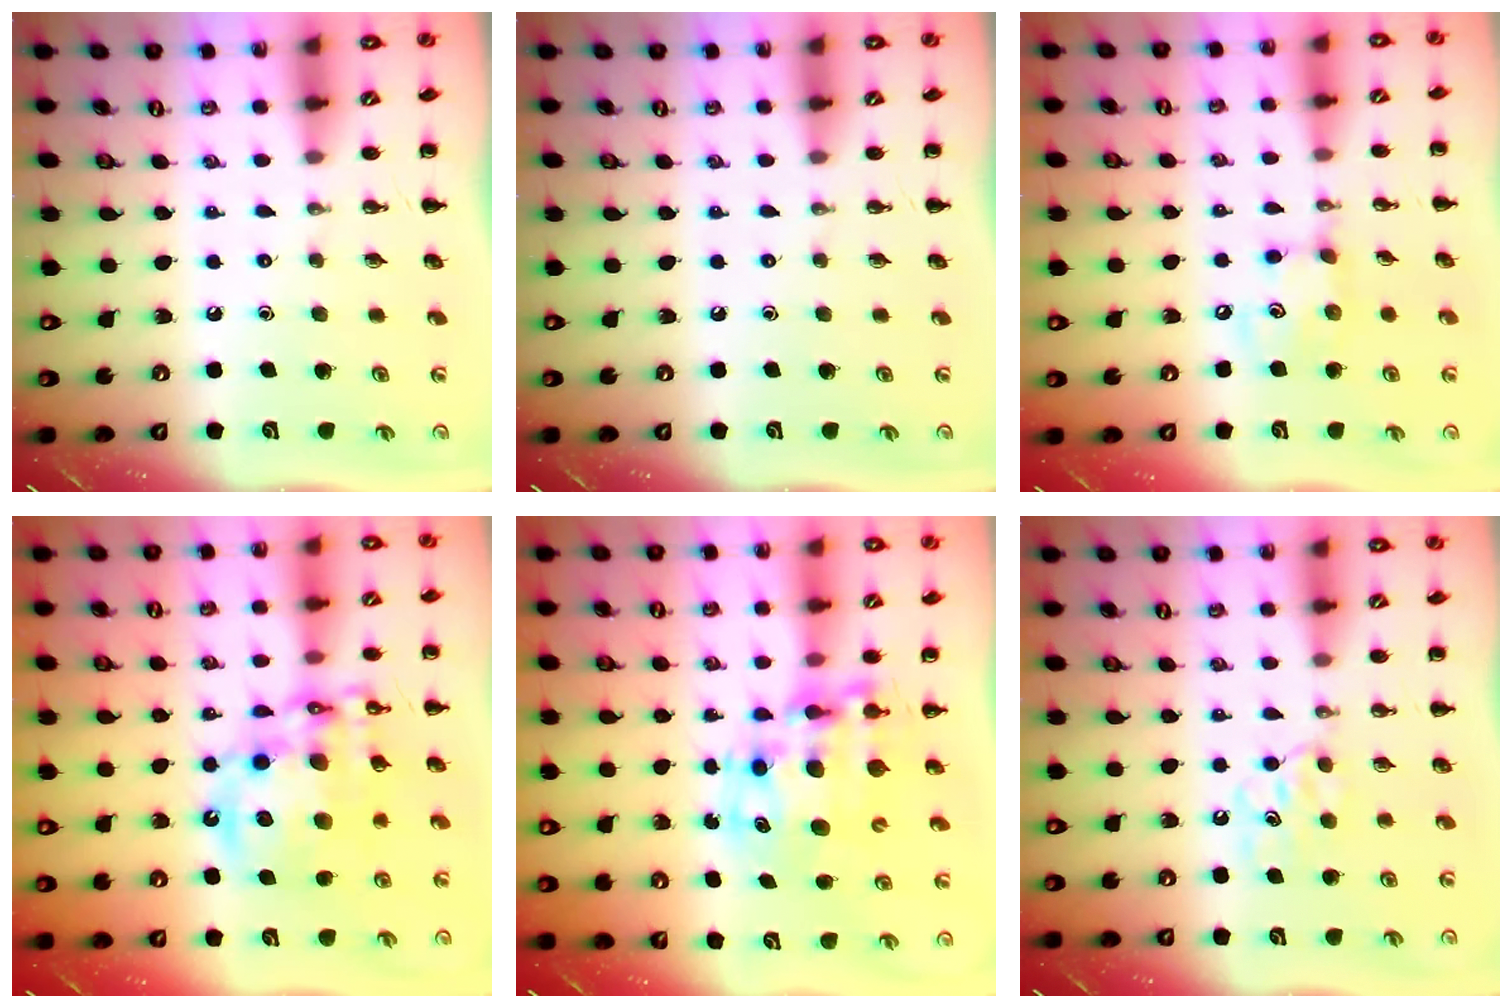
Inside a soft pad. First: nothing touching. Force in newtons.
{"total": 0.0}
{"total": 7.0, "press": 6.9, "slide": 0.9}
{"total": 17.5, "press": 17.0, "slide": 3.8}
{"total": 11.1, "press": 10.8, "slide": 2.7}
{"total": 5.8, "press": 5.6, "slide": 1.6}